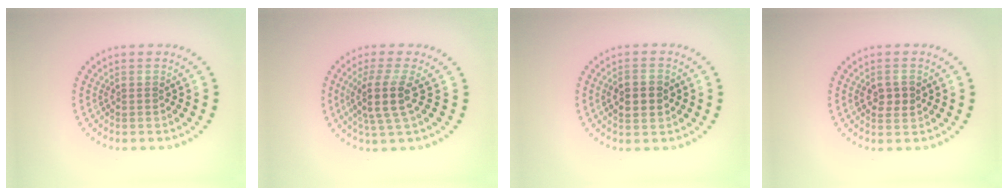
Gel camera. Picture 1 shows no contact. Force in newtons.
{"total": 3.7, "press": 2.9, "slide": 2.3}
{"total": 3.6, "press": 3.6, "slide": 0.1}
{"total": 1.9, "press": 1.9, "slide": 0.1}